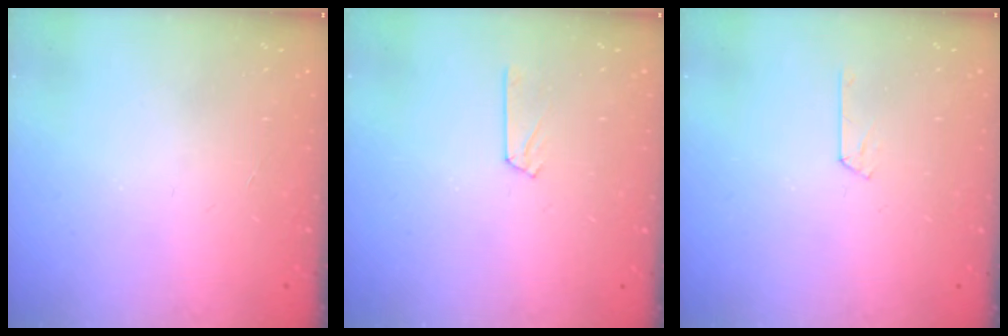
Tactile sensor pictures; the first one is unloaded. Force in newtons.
{"total": 2.5, "press": 2.4, "slide": 0.3}
{"total": 2.9, "press": 2.9, "slide": 0.3}